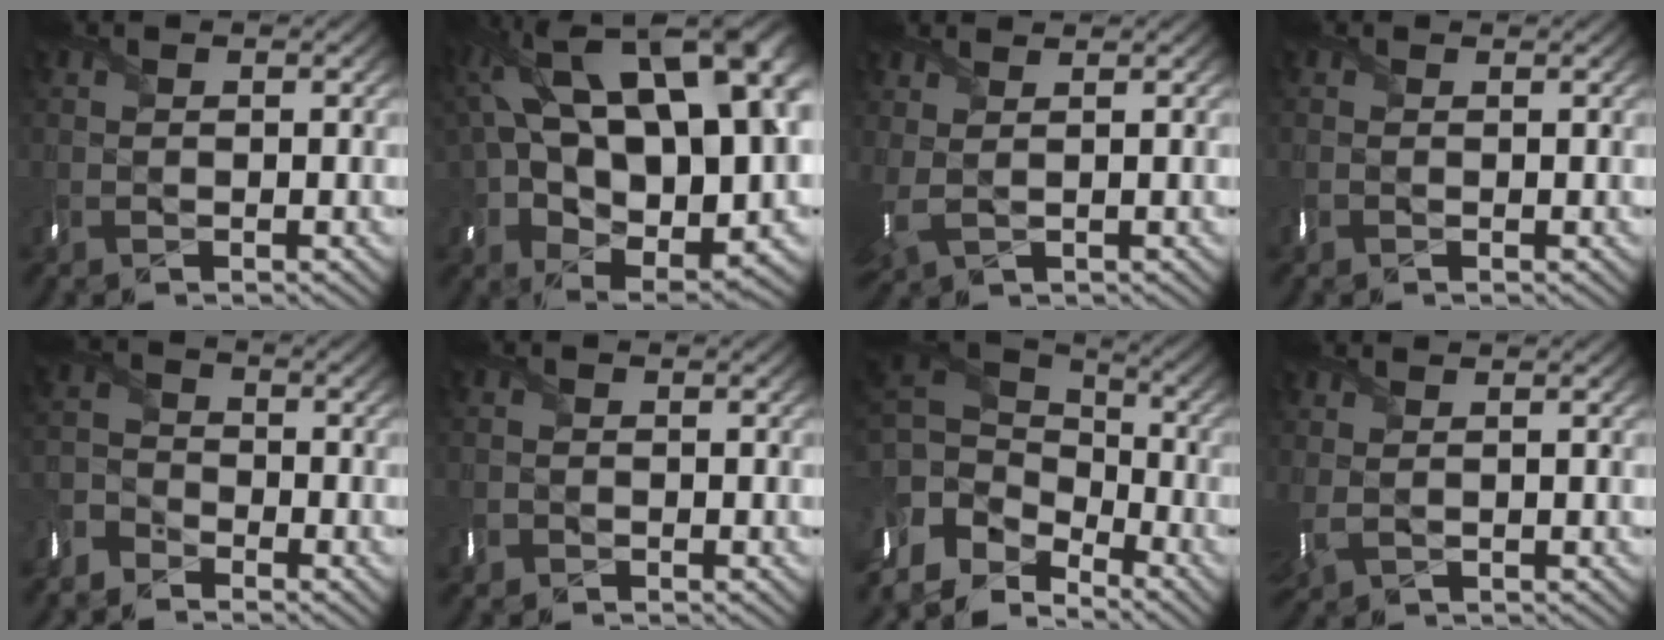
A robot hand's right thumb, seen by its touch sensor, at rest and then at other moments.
{"total": 21.9, "force": [5.3, 12.5, 17.2], "torque": [-0.319, 0.008, 0.130]}
{"total": 2.4, "force": [1.1, 0.8, 2.0], "torque": [-0.055, 0.001, 0.029]}
{"total": 1.1, "force": [0.0, -0.3, -1.1], "torque": [0.025, -0.005, 0.001]}
{"total": 3.8, "force": [-3.6, 1.1, -0.5], "torque": [0.009, -0.011, -0.087]}
{"total": 1.3, "force": [-0.6, 0.3, -1.1], "torque": [0.026, -0.008, -0.013]}
{"total": 9.4, "force": [-3.6, 6.8, 5.5], "torque": [-0.151, -0.009, -0.060]}
{"total": 1.9, "force": [0.8, 0.8, 1.6], "torque": [-0.044, -0.002, 0.018]}